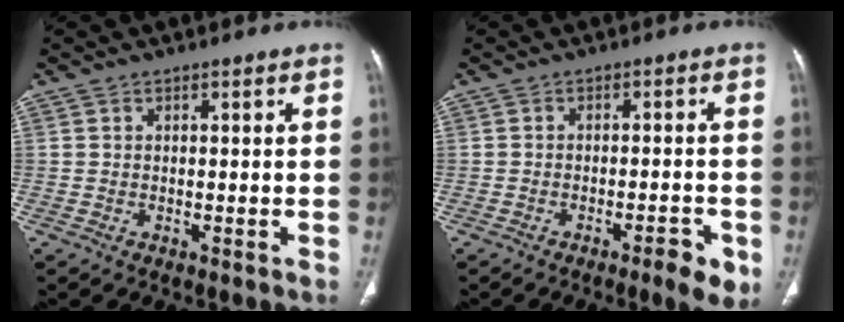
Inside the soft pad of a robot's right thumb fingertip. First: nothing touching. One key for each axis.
{"total": 5.3, "fx": -2.7, "fy": 1.3, "fz": 4.4, "tx": -0.057, "ty": 0.008, "tz": -0.035}